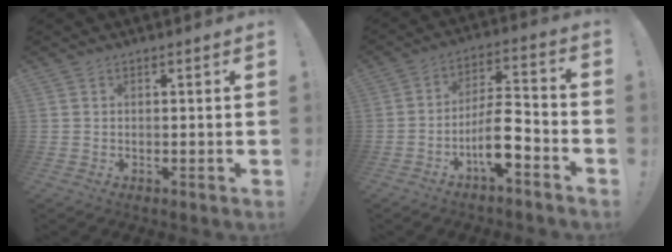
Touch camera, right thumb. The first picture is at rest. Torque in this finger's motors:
{"motor_torque": [3.25, 1.76, 1.70, -1.07, 0.62]}